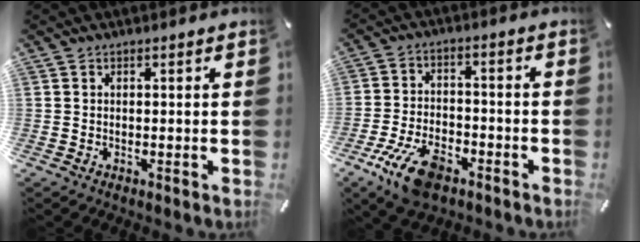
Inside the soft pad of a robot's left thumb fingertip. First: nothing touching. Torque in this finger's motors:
{"motor_torque": [-0.56, 1.42, 1.03, 0.81, 0.11]}